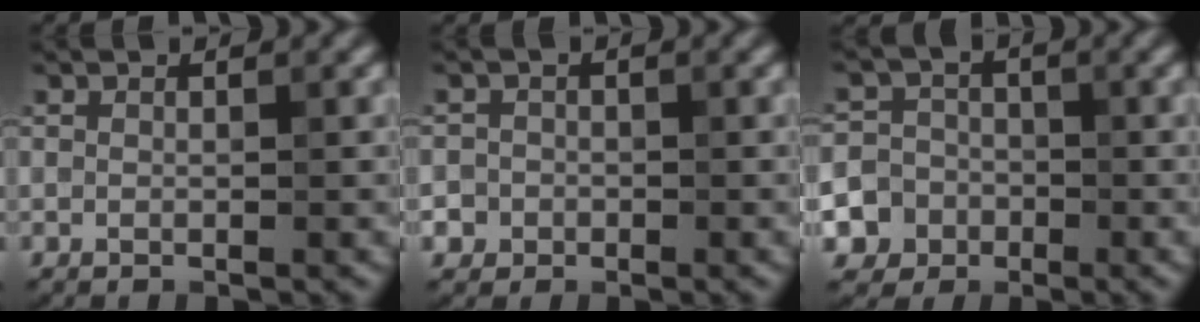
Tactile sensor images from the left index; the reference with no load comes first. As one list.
[{"total": 3.1, "force": [-1.5, 2.7, 0.3], "torque": [0.021, 0.003, -0.038]}, {"total": 7.1, "force": [-3.5, 6.1, 1.0], "torque": [-0.010, -0.011, -0.079]}]